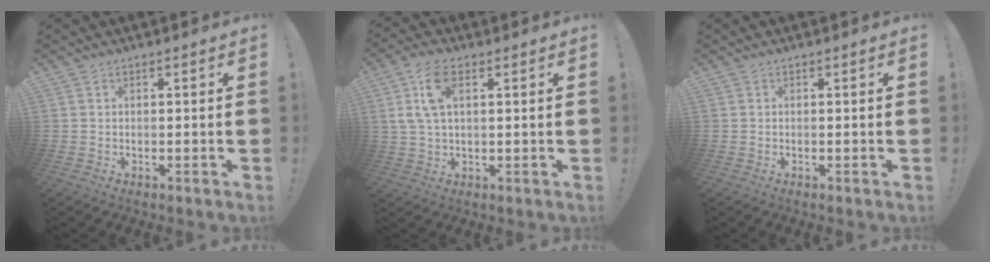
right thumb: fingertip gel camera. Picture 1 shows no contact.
{"total": 9.0, "force": [3.3, 4.4, 7.2], "torque": [-0.147, 0.006, 0.061]}
{"total": 0.0}